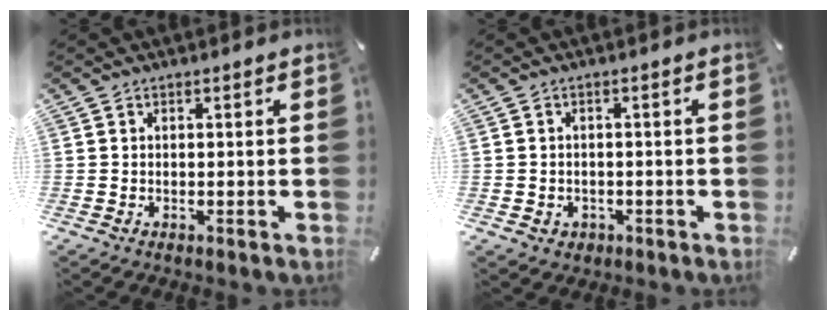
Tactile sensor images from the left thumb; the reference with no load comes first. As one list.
[{"total": 2.4, "force": [-0.7, 2.2, 0.6], "torque": [-0.012, 0.005, -0.017]}]